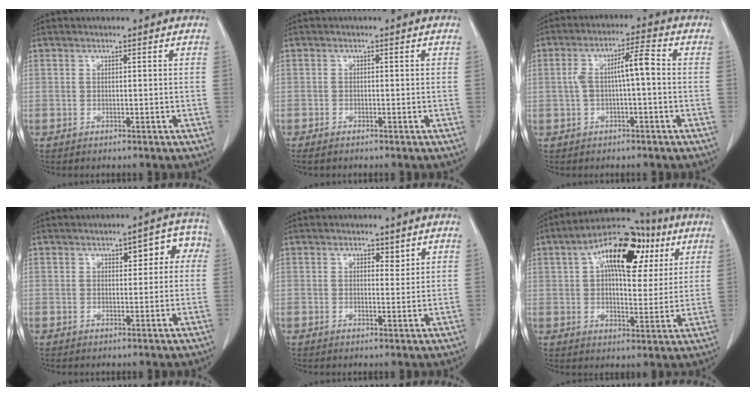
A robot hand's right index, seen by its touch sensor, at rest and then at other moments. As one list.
[{"total": 1.0, "force": [-0.9, 0.3, 0.4], "torque": [-0.009, -0.001, -0.013]}, {"total": 6.2, "force": [0.0, 1.0, 6.2], "torque": [-0.116, 0.025, 0.001]}, {"total": 5.5, "force": [1.6, 2.5, 4.6], "torque": [-0.040, 0.032, 0.016]}, {"total": 1.7, "force": [1.2, 0.9, 0.8], "torque": [-0.006, -0.005, 0.018]}, {"total": 16.8, "force": [6.8, 7.5, 13.4], "torque": [-0.215, 0.043, 0.102]}]